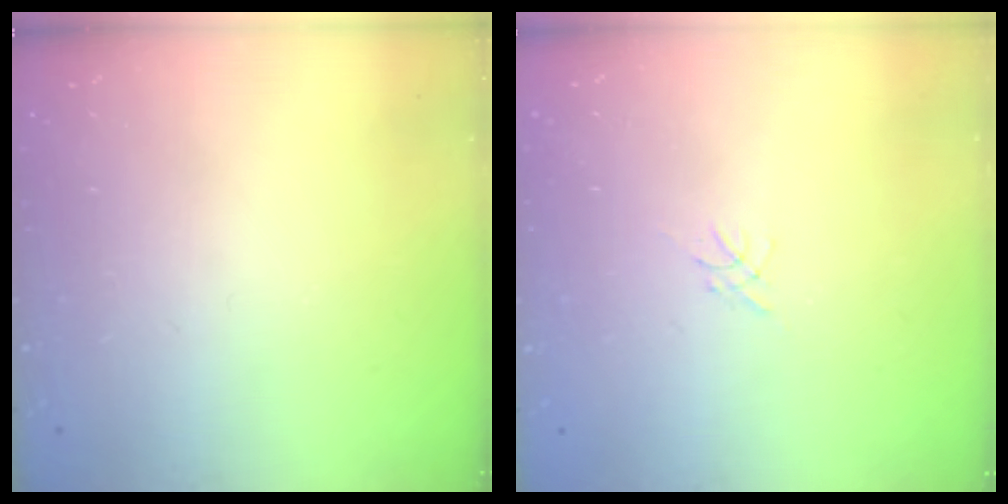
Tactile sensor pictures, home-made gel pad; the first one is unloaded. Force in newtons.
{"total": 0.0}